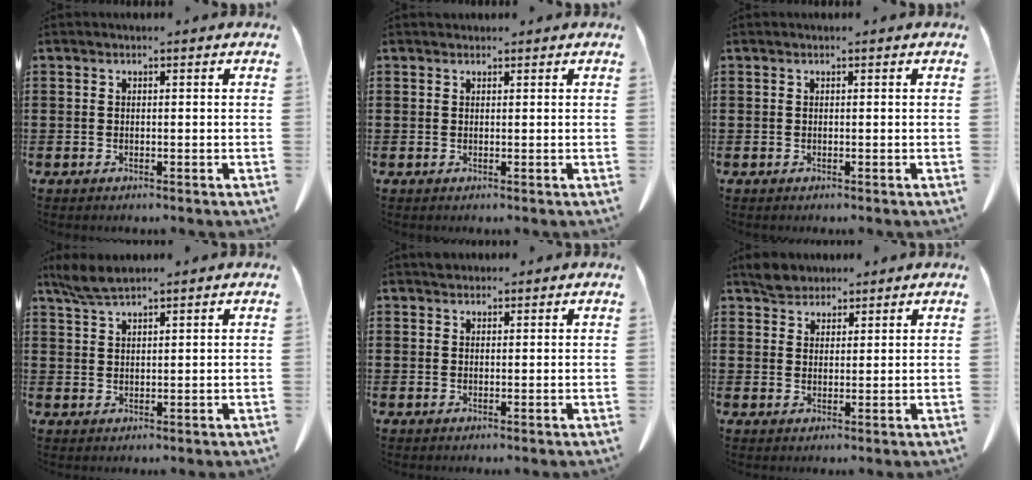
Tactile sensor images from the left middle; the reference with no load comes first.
{"total": 0.7, "force": [0.6, 0.2, 0.0], "torque": [-0.002, -0.002, 0.013]}
{"total": 0.0}
{"total": 3.5, "force": [2.9, 0.4, 2.0], "torque": [-0.047, -0.004, 0.056]}
{"total": 1.3, "force": [1.2, 0.5, 0.1], "torque": [-0.005, -0.001, 0.025]}
{"total": 3.1, "force": [2.8, 1.3, 0.3], "torque": [-0.015, 0.004, 0.056]}